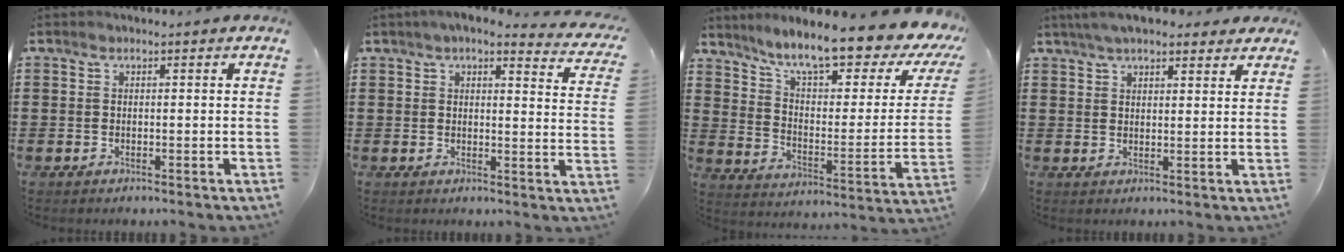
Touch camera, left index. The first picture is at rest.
{"total": 4.2, "force": [3.6, 0.3, 2.2], "torque": [-0.056, -0.011, 0.061]}
{"total": 10.1, "force": [8.3, 0.6, 5.8], "torque": [-0.128, -0.060, 0.135]}
{"total": 5.5, "force": [4.6, 1.4, 2.6], "torque": [-0.062, 0.001, 0.086]}